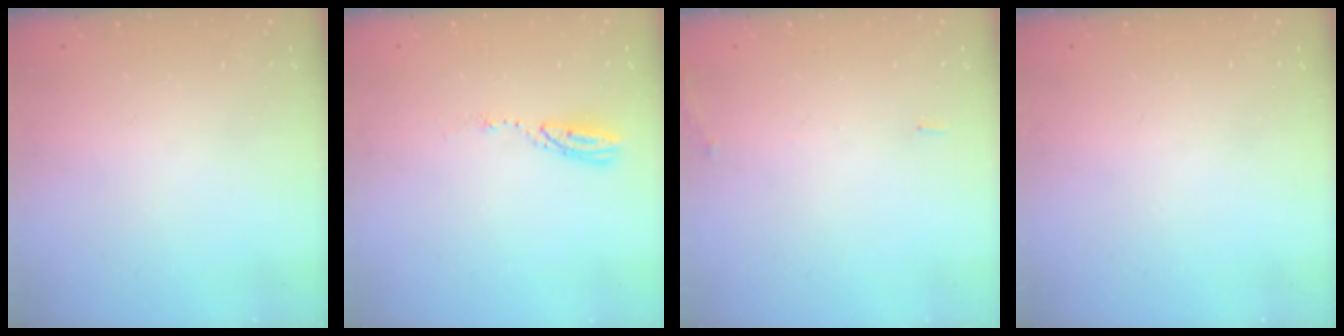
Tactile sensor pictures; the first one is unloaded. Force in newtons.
{"total": 5.3, "press": 5.3, "slide": 0.2}
{"total": 6.0, "press": 5.7, "slide": 1.9}
{"total": 0.0}